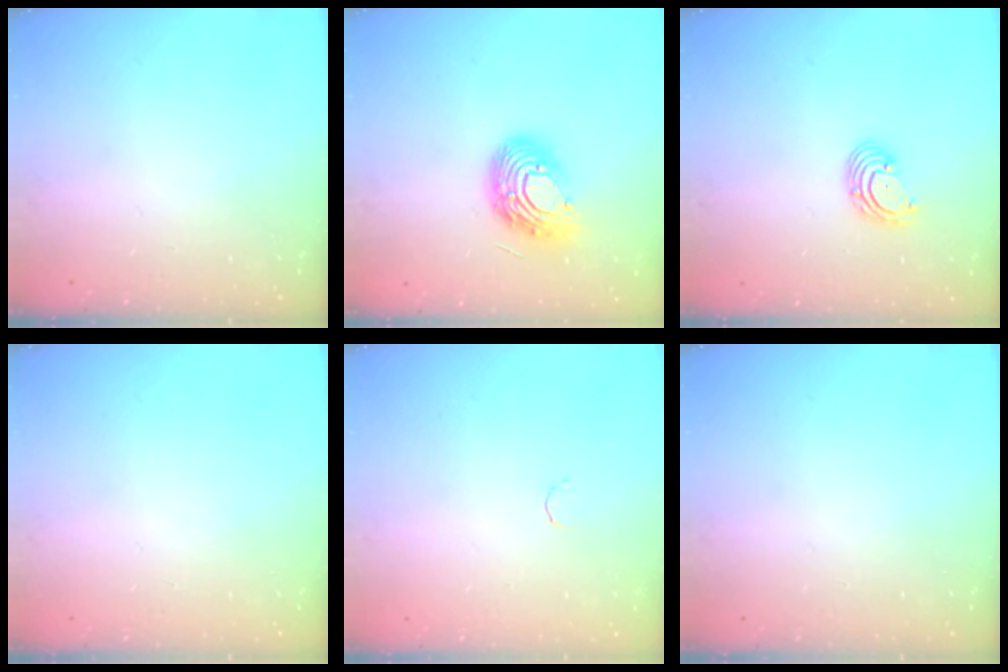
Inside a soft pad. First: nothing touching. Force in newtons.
{"total": 15.0, "press": 15.0, "slide": 1.2}
{"total": 2.8, "press": 2.8, "slide": 0.2}
{"total": 0.0}
{"total": 1.7, "press": 1.6, "slide": 0.5}
{"total": 0.0}